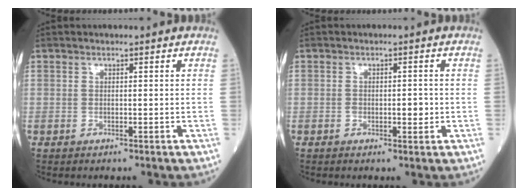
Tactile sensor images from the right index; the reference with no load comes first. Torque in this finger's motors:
{"motor_torque": [0.44, 0.05, 0.06, 0.04]}